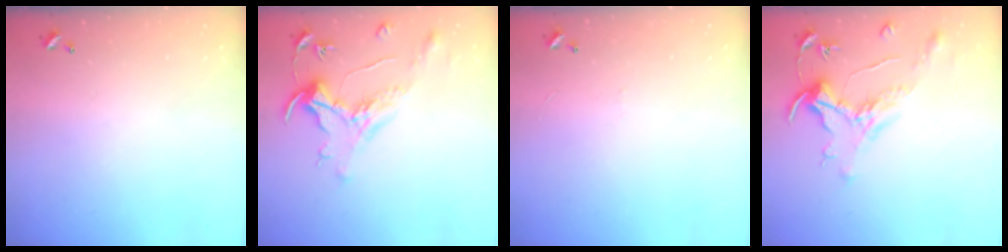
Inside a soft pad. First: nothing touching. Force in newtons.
{"total": 1.6, "press": 1.4, "slide": 0.7}
{"total": 1.3, "press": 1.3, "slide": 0.4}
{"total": 1.6, "press": 1.4, "slide": 0.7}